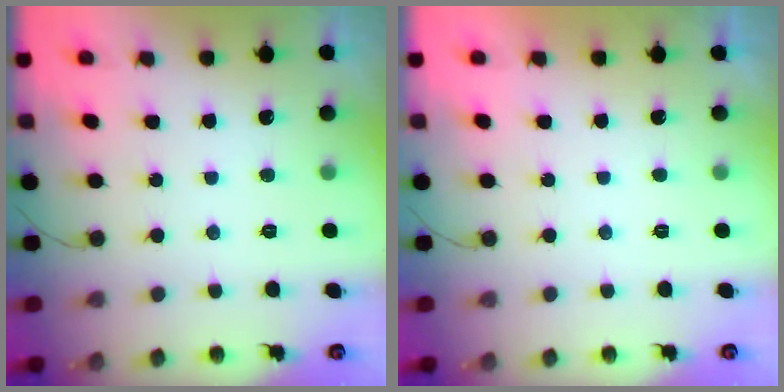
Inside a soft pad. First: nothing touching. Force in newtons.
{"total": 2.2, "press": 2.2, "slide": 0.3}